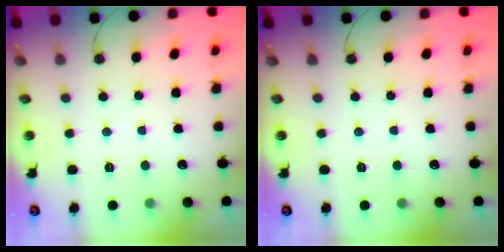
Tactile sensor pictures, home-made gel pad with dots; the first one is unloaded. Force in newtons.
{"total": 0.0}